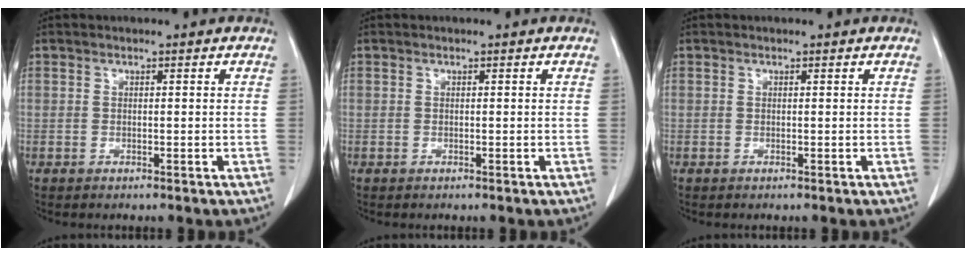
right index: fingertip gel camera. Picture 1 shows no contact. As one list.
[{"total": 0.0}, {"total": 0.0}]